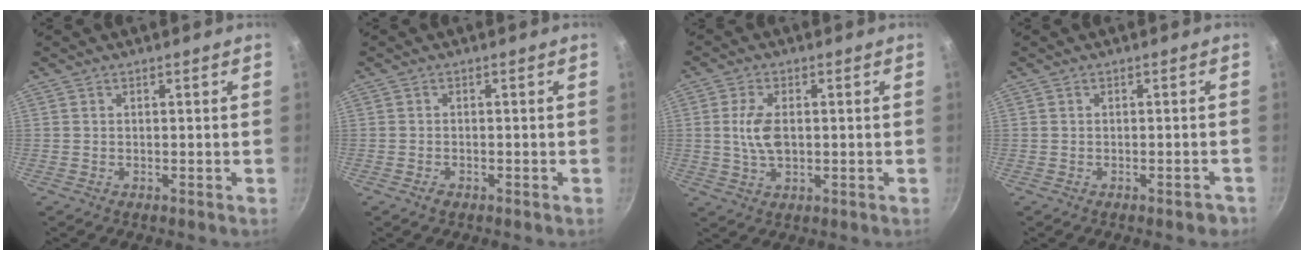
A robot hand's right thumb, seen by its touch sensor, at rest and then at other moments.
{"total": 1.3, "force": [-0.9, 0.7, 0.6], "torque": [-0.014, 0.007, -0.014]}
{"total": 6.3, "force": [0.3, 3.5, 5.3], "torque": [-0.100, 0.002, 0.005]}
{"total": 2.1, "force": [-1.5, 0.8, 1.4], "torque": [-0.011, 0.020, -0.005]}